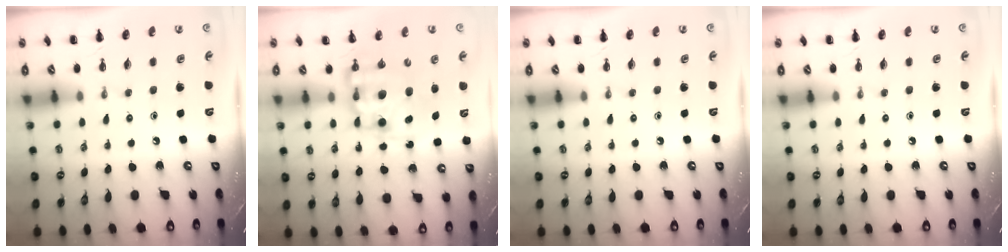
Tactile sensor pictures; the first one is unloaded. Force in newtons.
{"total": 12.0, "press": 11.7, "slide": 2.9}
{"total": 0.0}
{"total": 0.0}